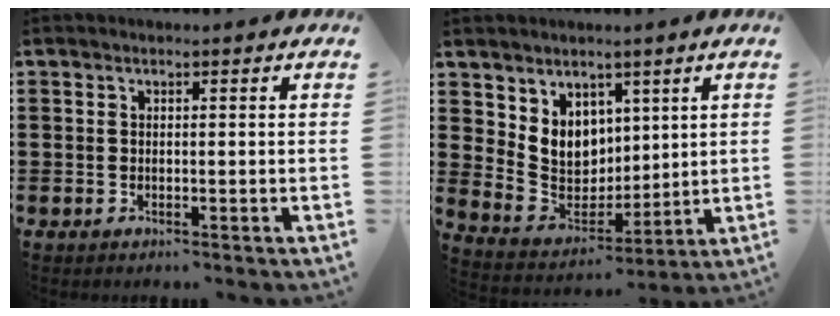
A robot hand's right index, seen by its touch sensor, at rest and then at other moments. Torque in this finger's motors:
{"motor_torque": [0.01, 0.82, 0.04, 0.00]}